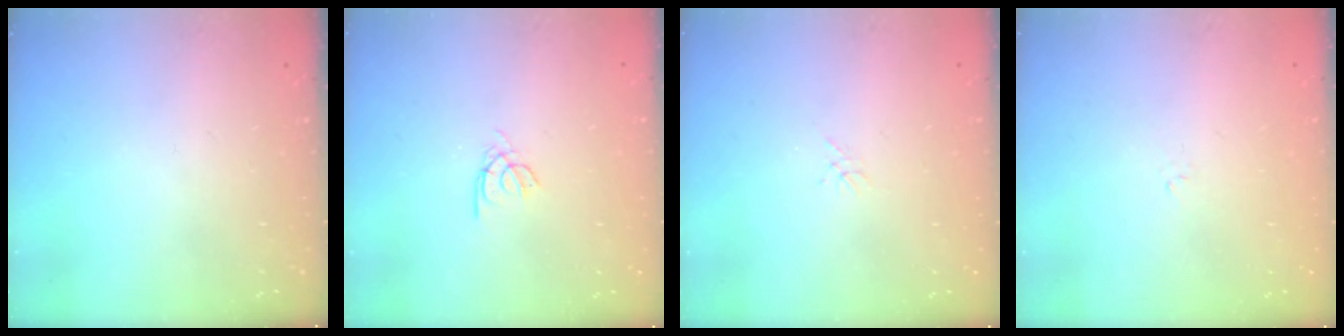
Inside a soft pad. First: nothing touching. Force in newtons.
{"total": 2.1, "press": 2.1, "slide": 0.2}
{"total": 0.0}
{"total": 1.2, "press": 1.2, "slide": 0.4}